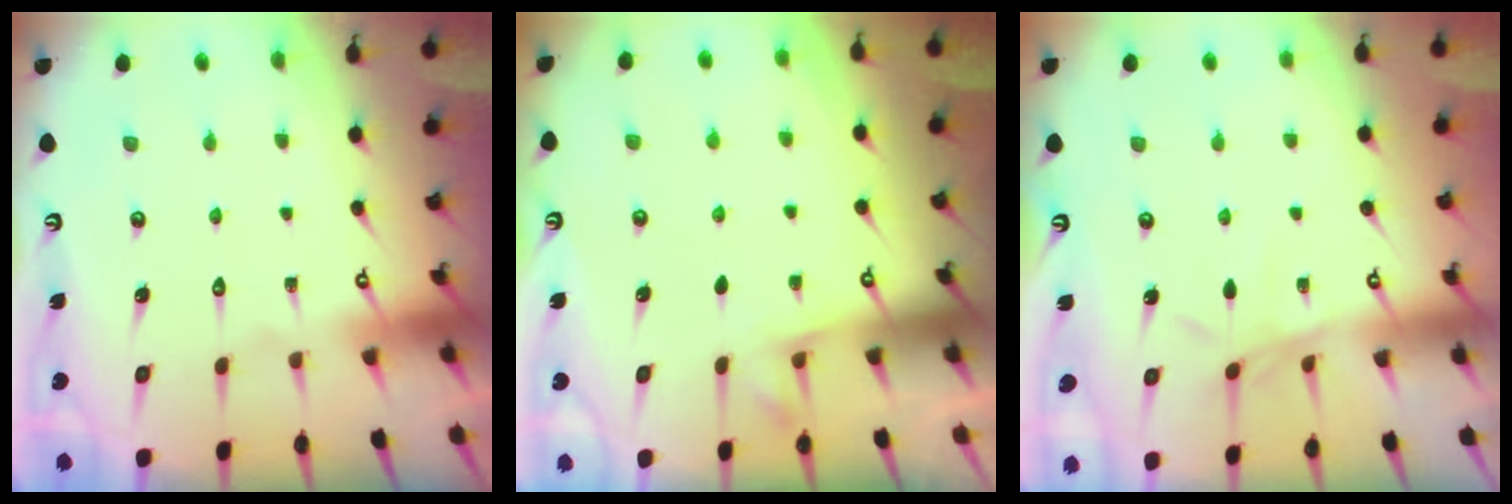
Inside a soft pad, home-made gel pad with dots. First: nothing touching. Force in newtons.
{"total": 3.0, "press": 3.0, "slide": 0.4}
{"total": 2.8, "press": 2.7, "slide": 0.5}